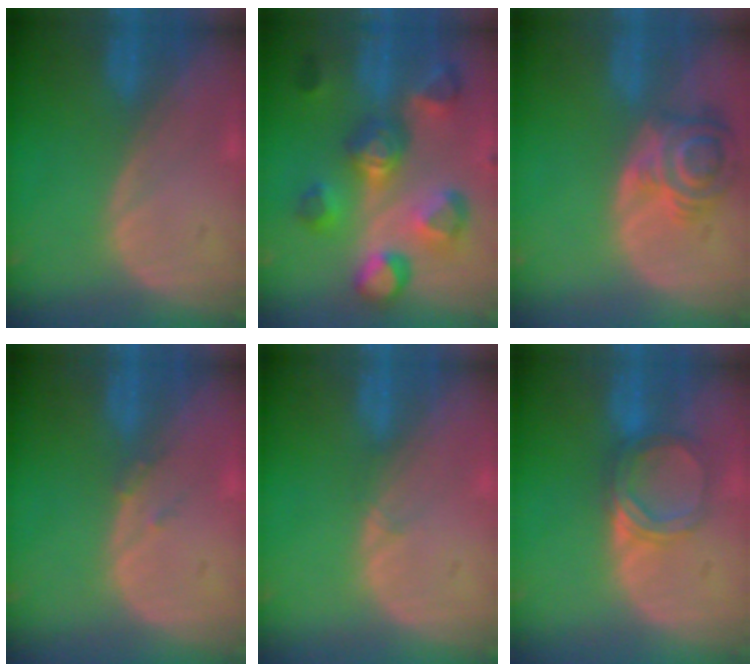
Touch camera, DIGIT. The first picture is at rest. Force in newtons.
{"total": 10.4, "press": 10.1, "slide": 2.8}
{"total": 6.4, "press": 6.3, "slide": 0.8}
{"total": 1.2, "press": 1.0, "slide": 0.6}
{"total": 0.6, "press": 0.6, "slide": 0.1}
{"total": 4.9, "press": 4.6, "slide": 1.8}